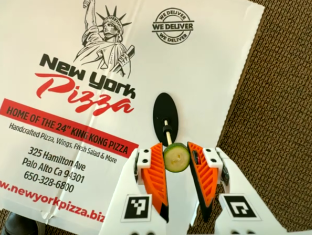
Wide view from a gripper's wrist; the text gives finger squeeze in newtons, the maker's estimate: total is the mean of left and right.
{"total": 7.9, "left": 7.8, "right": 8.1}